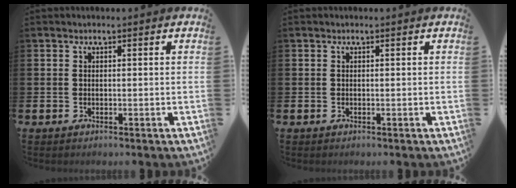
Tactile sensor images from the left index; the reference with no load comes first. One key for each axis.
{"total": 0.0}